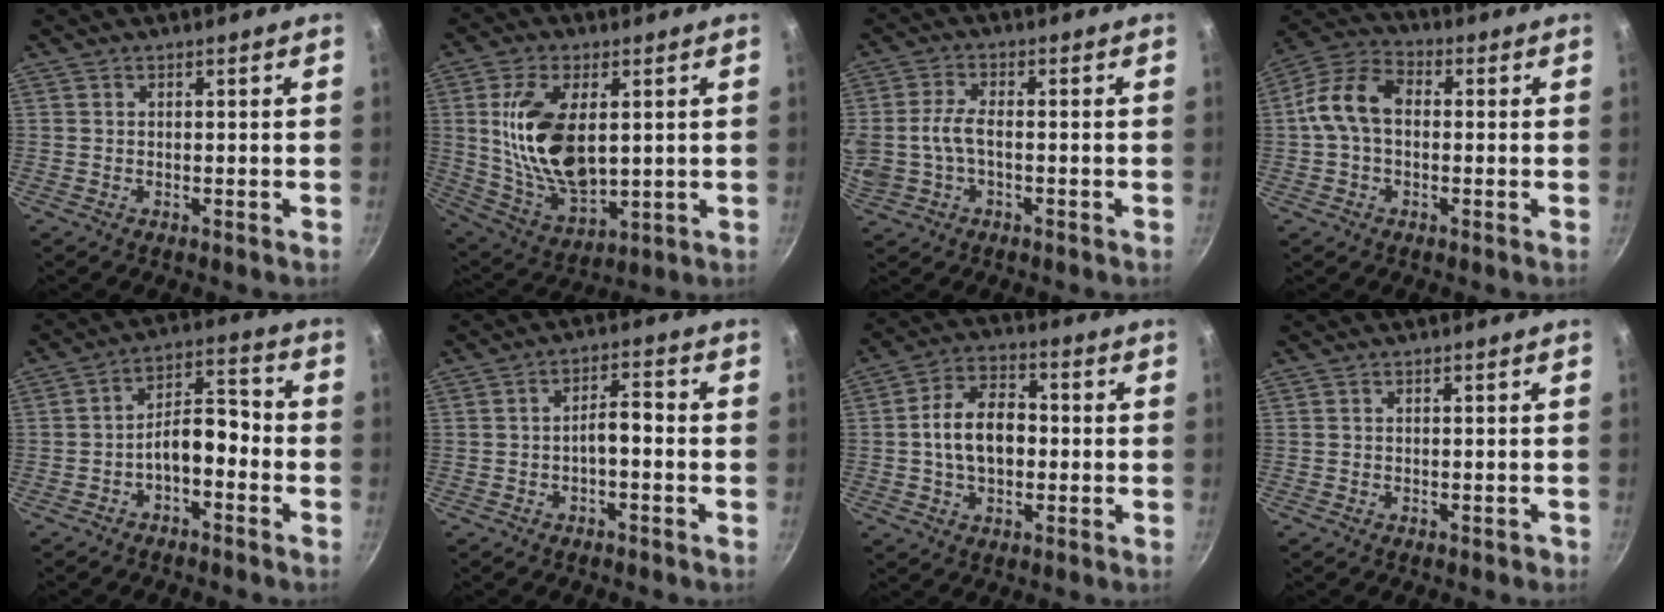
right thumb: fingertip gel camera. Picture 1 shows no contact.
{"total": 17.1, "force": [2.5, 9.0, 14.3], "torque": [-0.263, -0.018, 0.060]}
{"total": 7.4, "force": [-0.7, 4.4, 5.9], "torque": [-0.138, 0.019, -0.011]}
{"total": 10.4, "force": [0.3, 6.9, 7.8], "torque": [-0.153, 0.033, -0.005]}
{"total": 8.5, "force": [-2.8, 4.5, 6.6], "torque": [-0.094, 0.050, -0.055]}
{"total": 4.4, "force": [-1.2, 1.9, 3.8], "torque": [-0.056, 0.029, -0.024]}
{"total": 11.2, "force": [-0.5, 7.2, 8.6], "torque": [-0.135, 0.025, -0.016]}
{"total": 1.0, "force": [-0.7, 0.5, 0.3], "torque": [-0.006, 0.005, -0.010]}